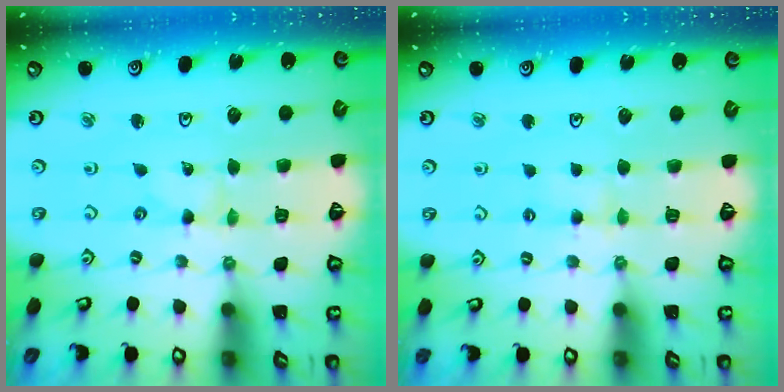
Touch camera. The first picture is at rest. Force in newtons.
{"total": 3.7, "press": 3.7, "slide": 0.5}